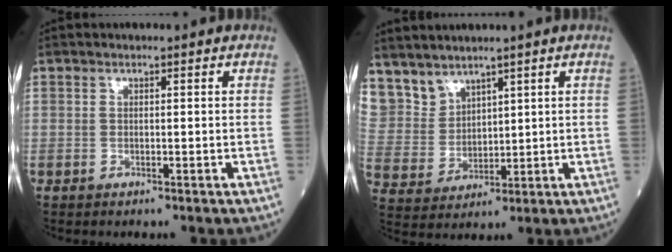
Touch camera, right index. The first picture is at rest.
{"total": 7.1, "force": [6.1, 3.6, 0.6], "torque": [-0.025, 0.011, 0.151]}